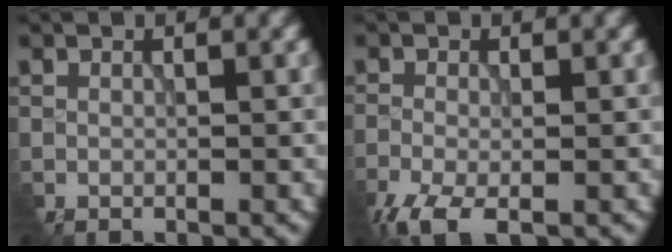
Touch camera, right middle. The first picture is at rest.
{"total": 4.3, "force": [-2.8, 1.8, 2.7], "torque": [-0.069, -0.010, -0.057]}